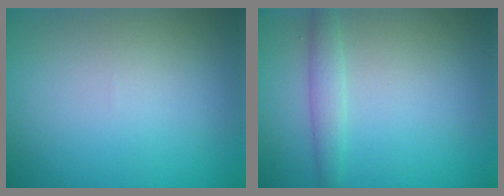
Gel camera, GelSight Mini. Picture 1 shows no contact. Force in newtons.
{"total": 1.9, "press": 1.8, "slide": 0.1}